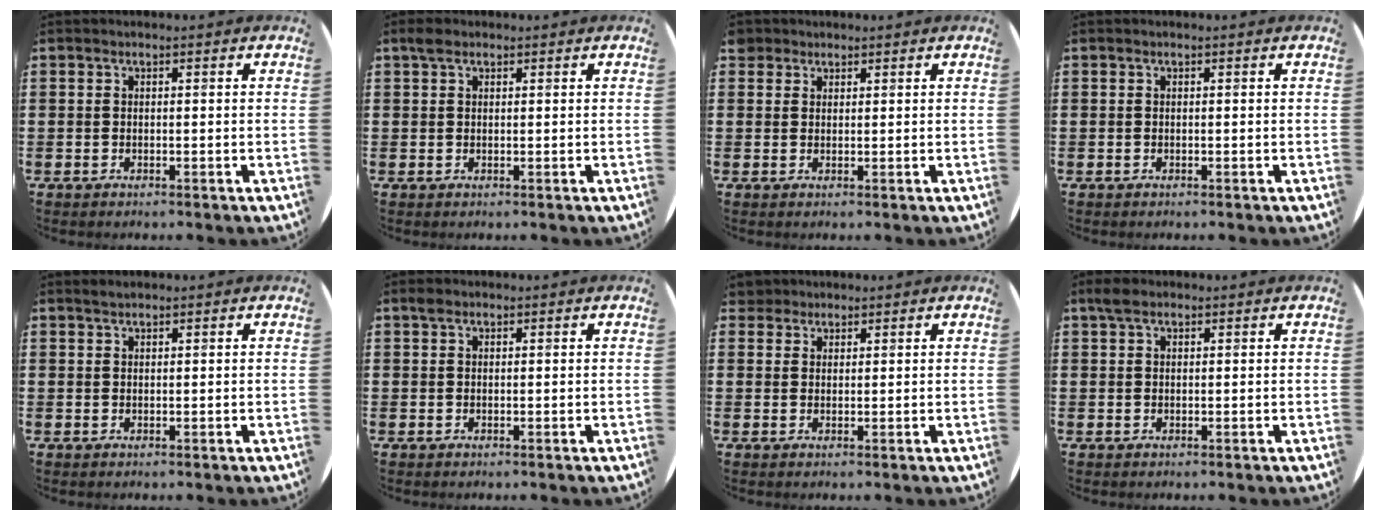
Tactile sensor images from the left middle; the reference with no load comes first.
{"total": 1.4, "force": [1.0, 0.8, 0.5], "torque": [-0.005, 0.002, 0.017]}
{"total": 1.7, "force": [1.4, 0.9, 0.0], "torque": [0.004, 0.001, 0.028]}
{"total": 0.0}
{"total": 0.8, "force": [0.8, 0.1, 0.2], "torque": [-0.004, 0.001, 0.015]}
{"total": 0.9, "force": [0.7, 0.5, 0.2], "torque": [0.001, 0.001, 0.011]}
{"total": 2.2, "force": [2.0, 0.9, 0.1], "torque": [-0.006, 0.006, 0.040]}
{"total": 1.7, "force": [1.2, 0.9, 0.8], "torque": [-0.011, 0.002, 0.021]}